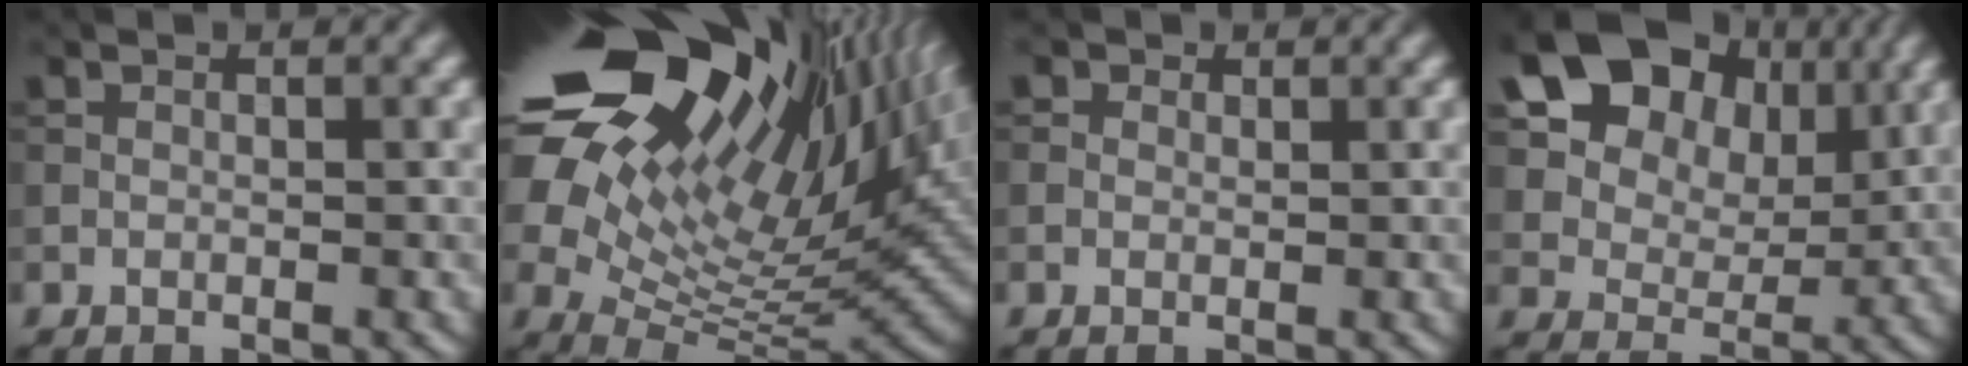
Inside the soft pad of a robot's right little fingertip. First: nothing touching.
{"total": 22.2, "force": [10.0, 10.7, 16.8], "torque": [-0.283, 0.031, 0.169]}
{"total": 0.8, "force": [0.3, 0.7, 0.2], "torque": [-0.002, -0.002, -0.001]}
{"total": 18.7, "force": [8.7, 13.9, 9.0], "torque": [-0.206, 0.025, 0.180]}